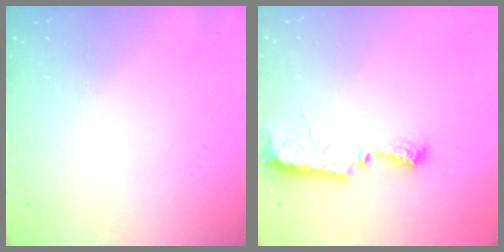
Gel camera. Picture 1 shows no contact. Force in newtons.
{"total": 7.7, "press": 7.7, "slide": 0.8}